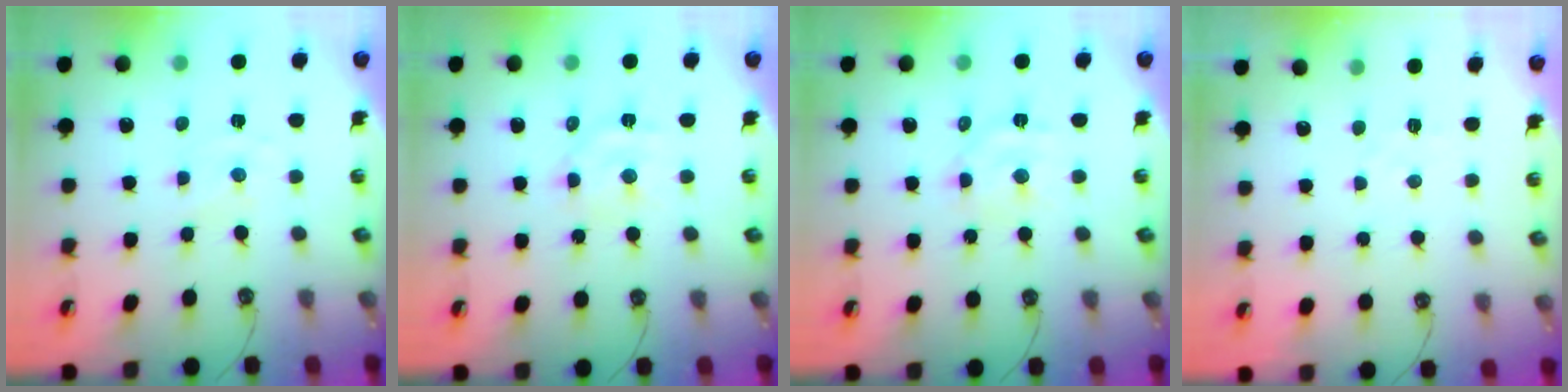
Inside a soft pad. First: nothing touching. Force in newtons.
{"total": 7.5, "press": 7.4, "slide": 1.0}
{"total": 7.5, "press": 7.4, "slide": 1.0}
{"total": 5.1, "press": 5.1, "slide": 0.7}